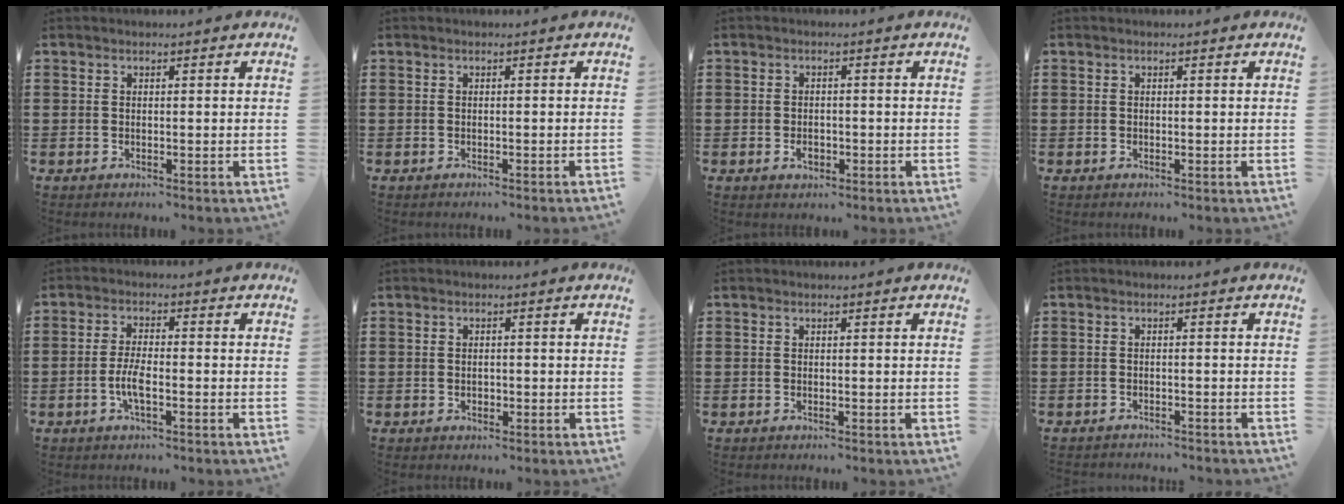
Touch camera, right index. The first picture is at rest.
{"total": 0.5, "force": [-0.4, -0.1, 0.3], "torque": [-0.006, -0.002, -0.008]}
{"total": 1.9, "force": [-0.7, 1.2, 1.3], "torque": [-0.025, 0.001, -0.014]}
{"total": 0.0}
{"total": 3.9, "force": [-1.4, 0.9, 3.6], "torque": [-0.083, -0.005, -0.031]}
{"total": 0.8, "force": [-0.2, 0.6, 0.5], "torque": [-0.011, 0.004, -0.005]}
{"total": 0.0}
{"total": 1.6, "force": [-1.6, 0.1, -0.1], "torque": [-0.005, 0.001, -0.036]}